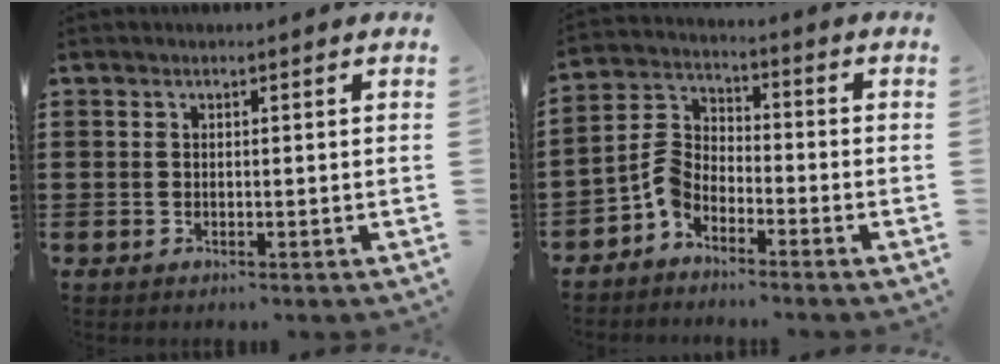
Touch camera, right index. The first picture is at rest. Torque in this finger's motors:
{"motor_torque": [0.78, -0.06, 0.27, 0.07]}